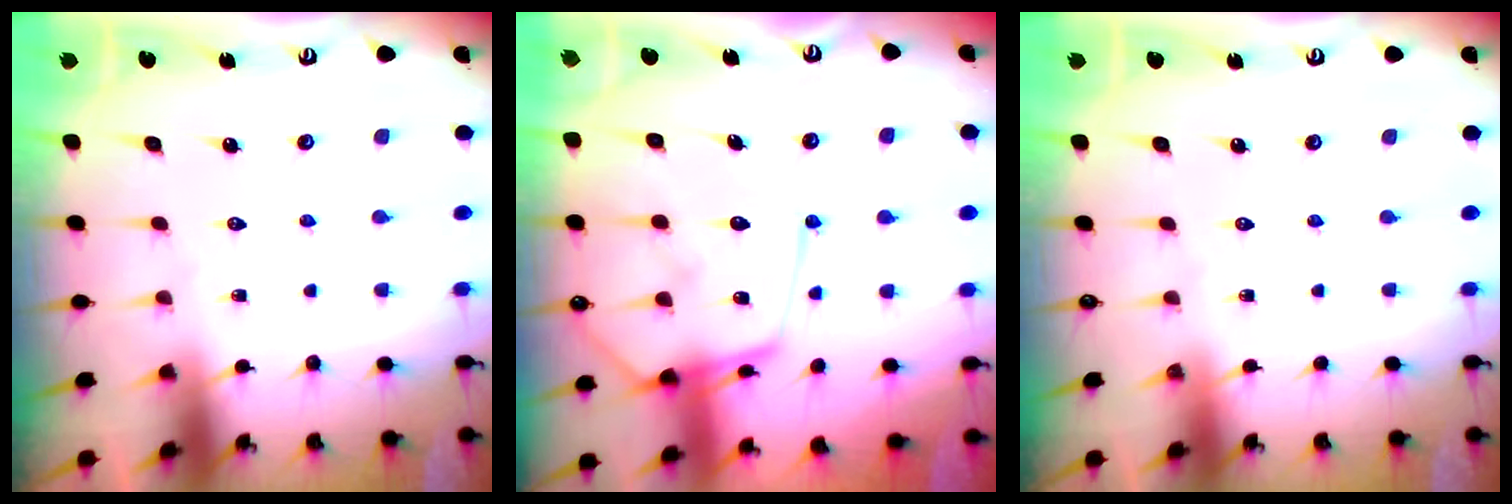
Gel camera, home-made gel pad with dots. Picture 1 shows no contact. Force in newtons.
{"total": 14.6, "press": 14.6, "slide": 1.3}
{"total": 0.0}